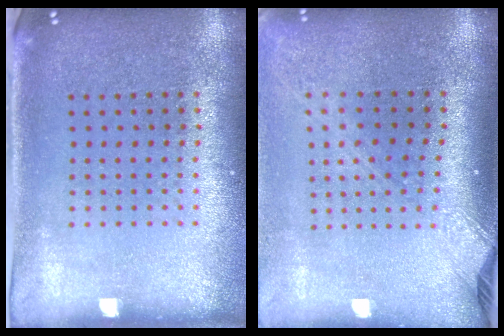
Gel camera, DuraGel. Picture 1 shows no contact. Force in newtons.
{"total": 2.2, "press": 1.6, "slide": 1.5}